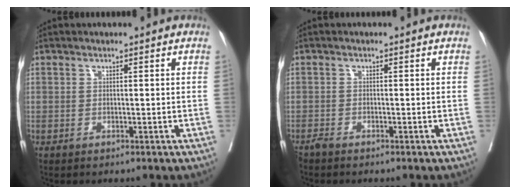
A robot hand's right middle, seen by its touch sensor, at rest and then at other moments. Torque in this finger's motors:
{"motor_torque": [0.23, -0.22, 0.05, 0.02]}